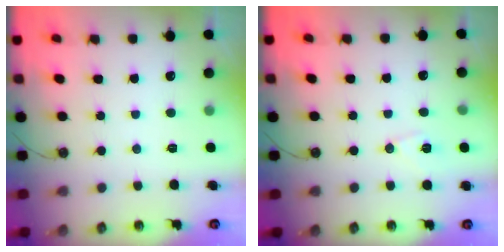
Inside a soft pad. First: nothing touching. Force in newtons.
{"total": 7.8, "press": 7.7, "slide": 1.3}